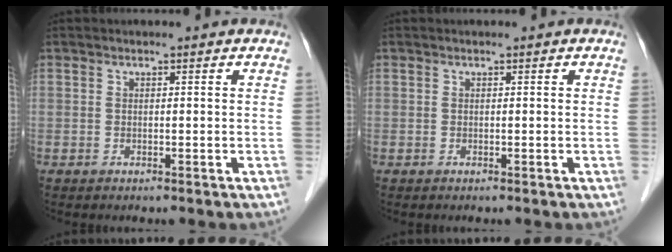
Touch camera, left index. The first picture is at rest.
{"total": 0.0}